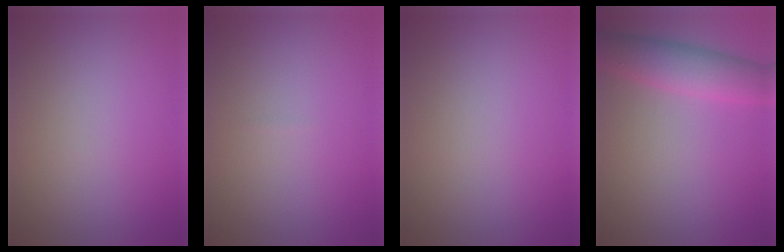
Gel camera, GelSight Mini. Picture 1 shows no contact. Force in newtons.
{"total": 0.0}
{"total": 0.0}
{"total": 4.9, "press": 4.9, "slide": 0.1}